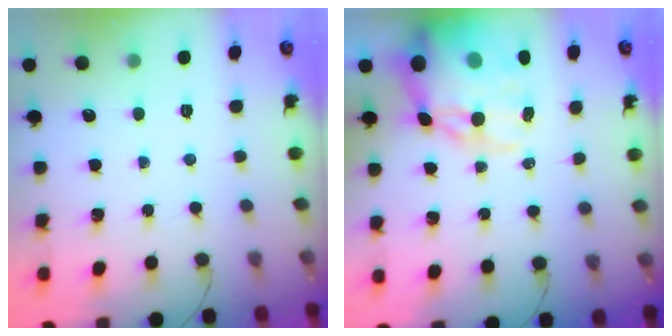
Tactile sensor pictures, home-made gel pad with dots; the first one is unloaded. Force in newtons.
{"total": 21.4, "press": 20.9, "slide": 4.6}